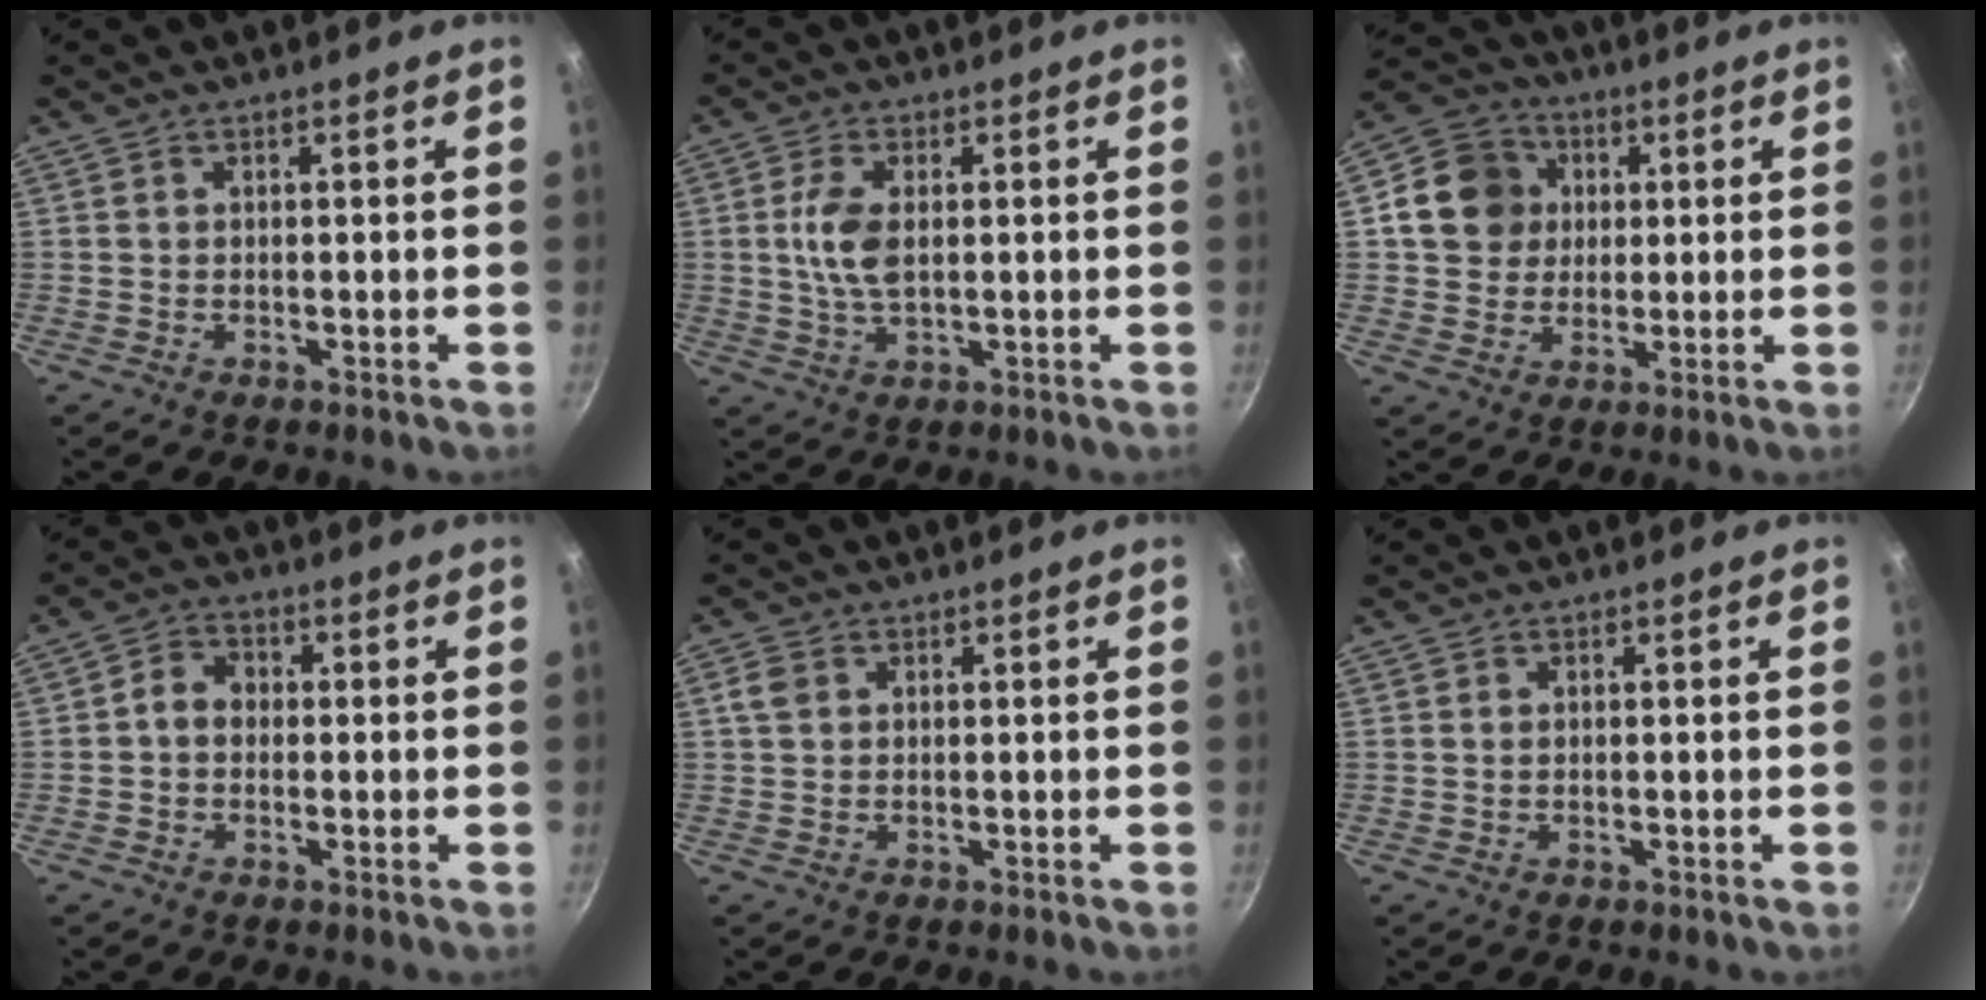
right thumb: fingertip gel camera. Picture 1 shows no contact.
{"total": 6.7, "force": [0.7, 3.5, 5.7], "torque": [-0.116, 0.001, 0.013]}
{"total": 11.3, "force": [2.1, 10.1, 4.7], "torque": [-0.057, 0.015, 0.028]}
{"total": 4.2, "force": [-0.2, 3.5, 2.2], "torque": [-0.022, 0.011, -0.015]}
{"total": 2.9, "force": [0.7, 2.3, 1.6], "torque": [-0.024, 0.005, 0.012]}
{"total": 0.8, "force": [0.2, 0.6, 0.5], "torque": [-0.009, 0.003, 0.002]}